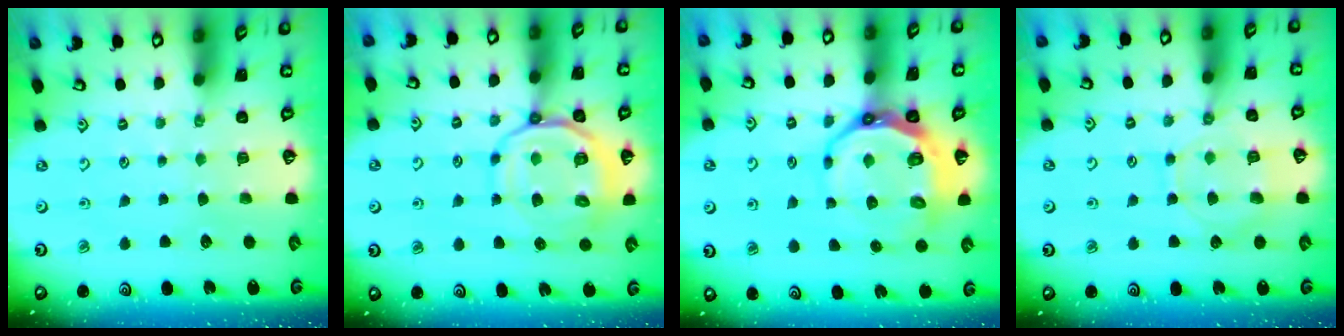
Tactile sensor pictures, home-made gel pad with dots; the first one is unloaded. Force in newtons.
{"total": 14.1, "press": 14.0, "slide": 2.1}
{"total": 13.2, "press": 12.5, "slide": 4.3}
{"total": 10.0, "press": 10.0, "slide": 1.0}